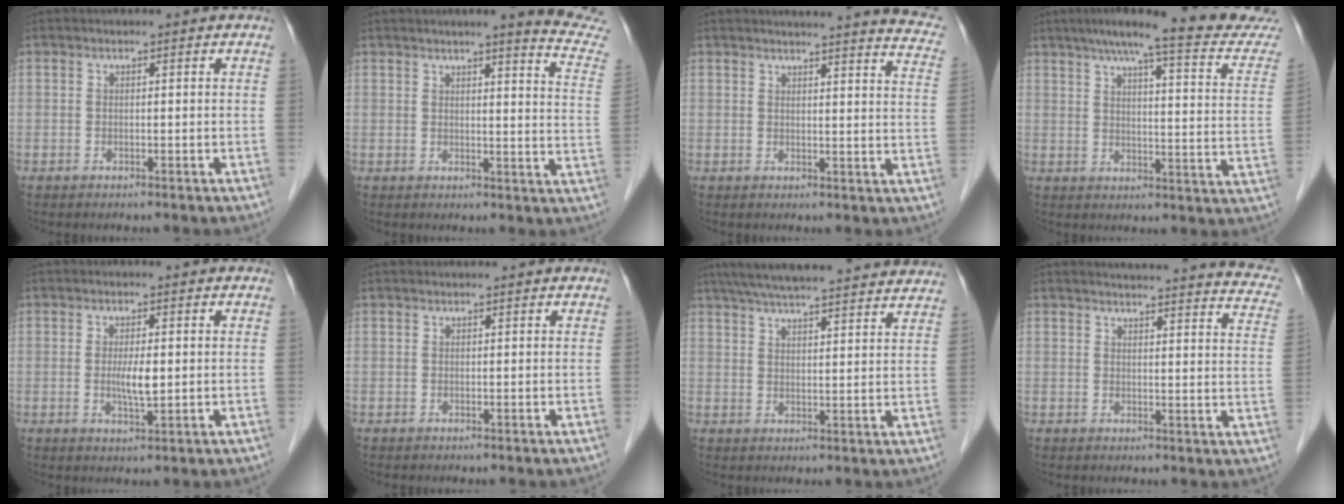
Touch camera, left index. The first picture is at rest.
{"total": 11.9, "force": [11.1, -1.3, 4.1], "torque": [-0.041, -0.082, 0.101]}
{"total": 16.8, "force": [15.5, 1.3, 6.3], "torque": [-0.065, -0.056, 0.154]}
{"total": 20.0, "force": [17.8, 0.2, 9.2], "torque": [-0.125, -0.046, 0.213]}
{"total": 3.4, "force": [-0.1, 0.7, 3.3], "torque": [-0.063, -0.009, -0.001]}
{"total": 2.2, "force": [2.1, 0.3, 0.4], "torque": [-0.008, 0.020, 0.025]}
{"total": 25.9, "force": [23.5, 2.2, 10.7], "torque": [-0.175, 0.007, 0.302]}
{"total": 19.9, "force": [18.5, 2.3, 7.0], "torque": [-0.074, -0.055, 0.190]}